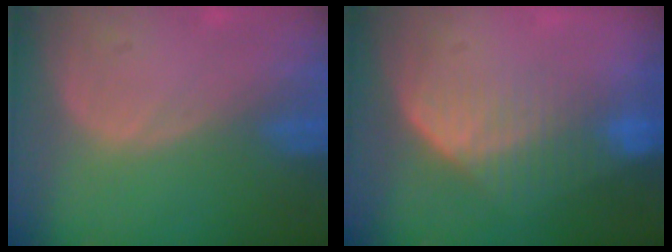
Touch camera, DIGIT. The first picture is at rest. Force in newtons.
{"total": 7.2, "press": 6.1, "slide": 3.8}